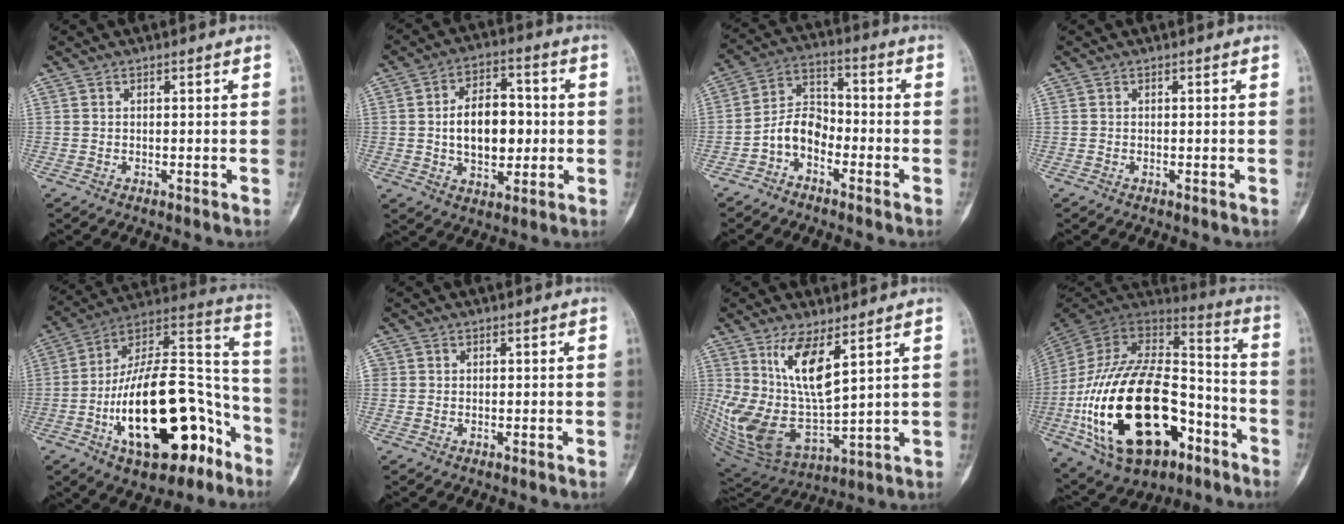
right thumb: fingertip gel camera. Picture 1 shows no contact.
{"total": 12.6, "force": [-0.1, 7.8, 9.9], "torque": [-0.124, 0.015, -0.001]}
{"total": 7.4, "force": [-3.6, 4.9, 4.2], "torque": [-0.064, 0.048, -0.083]}
{"total": 0.0}
{"total": 28.9, "force": [-11.4, 13.3, 23.0], "torque": [-0.361, 0.081, -0.171]}
{"total": 0.9, "force": [0.1, 0.9, 0.1], "torque": [0.006, 0.003, 0.002]}
{"total": 16.4, "force": [5.9, 6.2, 14.0], "torque": [-0.269, -0.039, 0.137]}
{"total": 34.5, "force": [-12.2, 18.9, 26.1], "torque": [-0.531, 0.043, -0.193]}